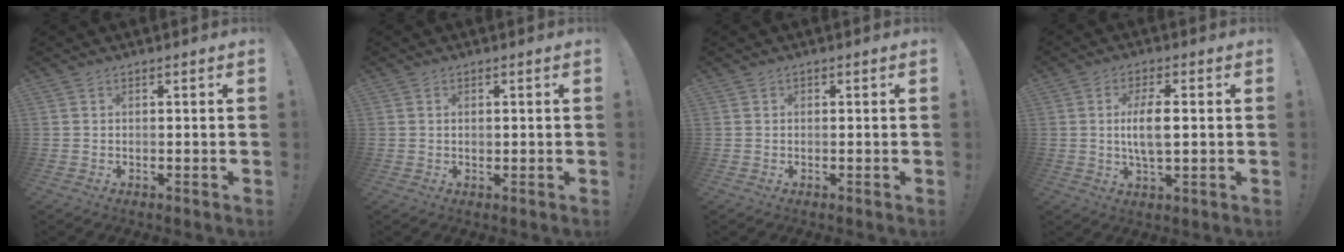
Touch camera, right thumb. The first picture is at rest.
{"total": 0.8, "force": [0.1, 0.5, 0.6], "torque": [-0.009, 0.000, 0.001]}
{"total": 0.5, "force": [-0.2, 0.4, 0.1], "torque": [-0.005, 0.003, -0.004]}
{"total": 7.9, "force": [0.3, 2.8, 7.4], "torque": [-0.142, -0.005, -0.002]}